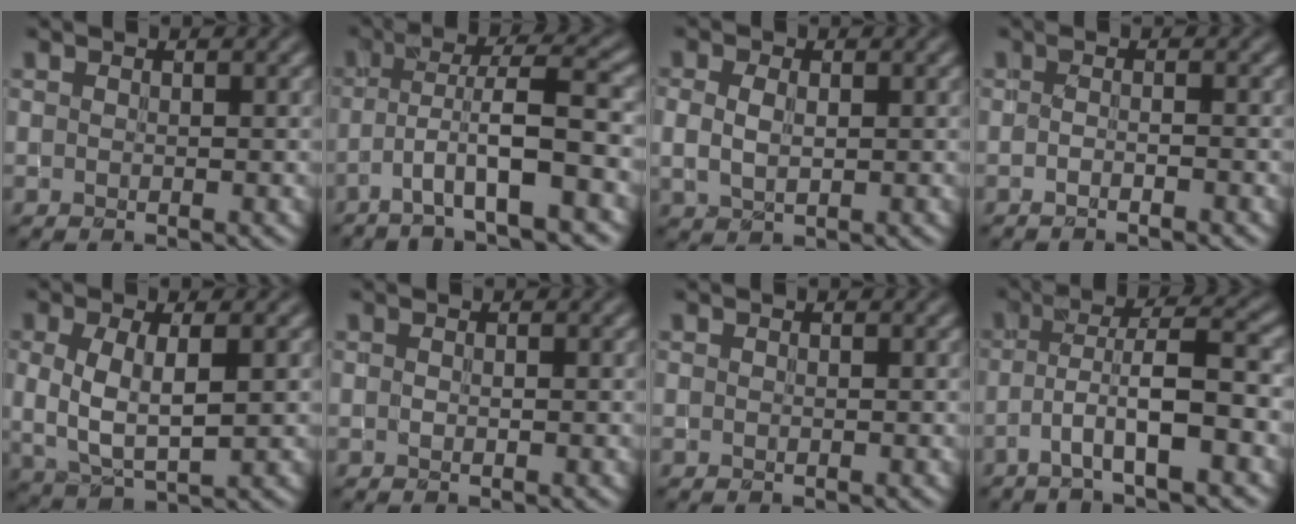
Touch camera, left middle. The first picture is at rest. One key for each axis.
{"total": 6.9, "fx": -2.9, "fy": 1.1, "fz": 6.2, "tx": -0.103, "ty": 0.015, "tz": -0.056}
{"total": 2.4, "fx": 0.3, "fy": 1.6, "fz": 1.7, "tx": -0.038, "ty": -0.001, "tz": 0.009}
{"total": 1.1, "fx": -0.9, "fy": 0.2, "fz": 0.7, "tx": -0.013, "ty": -0.009, "tz": -0.018}
{"total": 4.3, "fx": 0.5, "fy": 1.9, "fz": 3.8, "tx": -0.081, "ty": -0.003, "tz": 0.014}
{"total": 0.0}
{"total": 0.0}
{"total": 6.0, "fx": -2.2, "fy": 1.0, "fz": 5.5, "tx": -0.101, "ty": 0.010, "tz": -0.045}